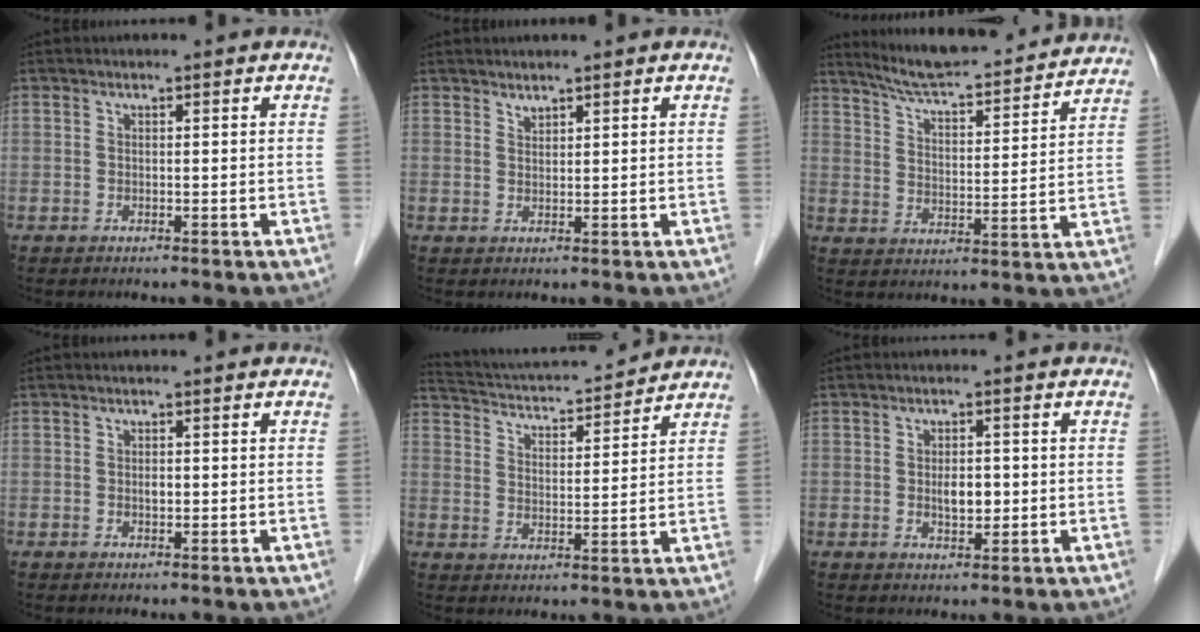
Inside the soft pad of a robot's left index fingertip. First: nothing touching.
{"total": 0.8, "force": [0.8, 0.0, 0.1], "torque": [-0.001, -0.003, 0.015]}
{"total": 18.8, "force": [17.5, 1.9, 6.6], "torque": [-0.101, 0.002, 0.245]}
{"total": 0.7, "force": [0.0, 0.4, 0.6], "torque": [-0.010, 0.002, -0.001]}
{"total": 13.9, "force": [13.2, 1.5, 3.9], "torque": [-0.073, 0.023, 0.207]}
{"total": 3.0, "force": [-0.2, 1.4, 2.6], "torque": [-0.043, 0.001, -0.001]}